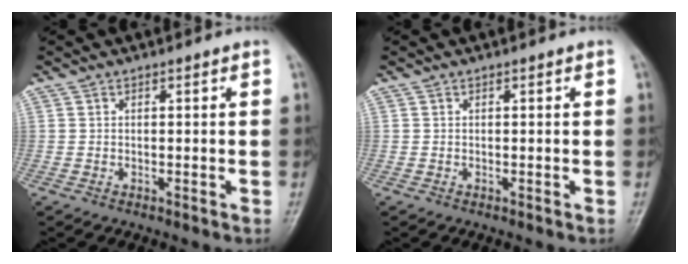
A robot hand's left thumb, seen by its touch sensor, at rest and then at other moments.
{"total": 0.0}